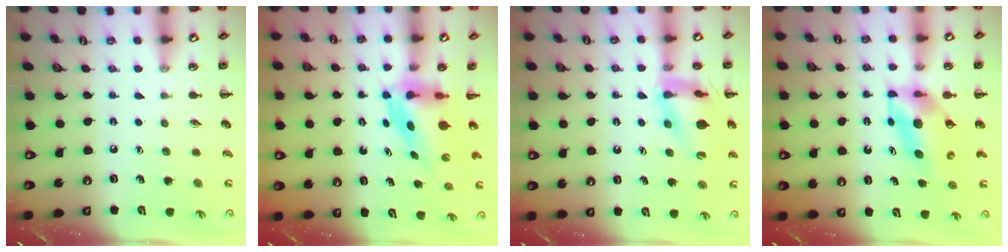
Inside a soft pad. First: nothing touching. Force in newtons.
{"total": 3.8, "press": 3.7, "slide": 1.0}
{"total": 14.4, "press": 14.2, "slide": 2.0}
{"total": 5.7, "press": 5.6, "slide": 1.1}